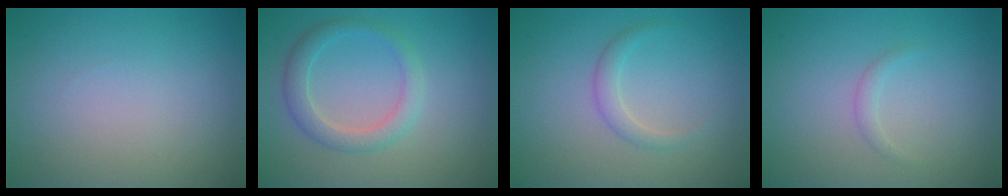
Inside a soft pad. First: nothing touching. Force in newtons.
{"total": 2.8, "press": 2.8, "slide": 0.1}
{"total": 1.5, "press": 1.5, "slide": 0.1}
{"total": 0.8, "press": 0.8, "slide": 0.0}